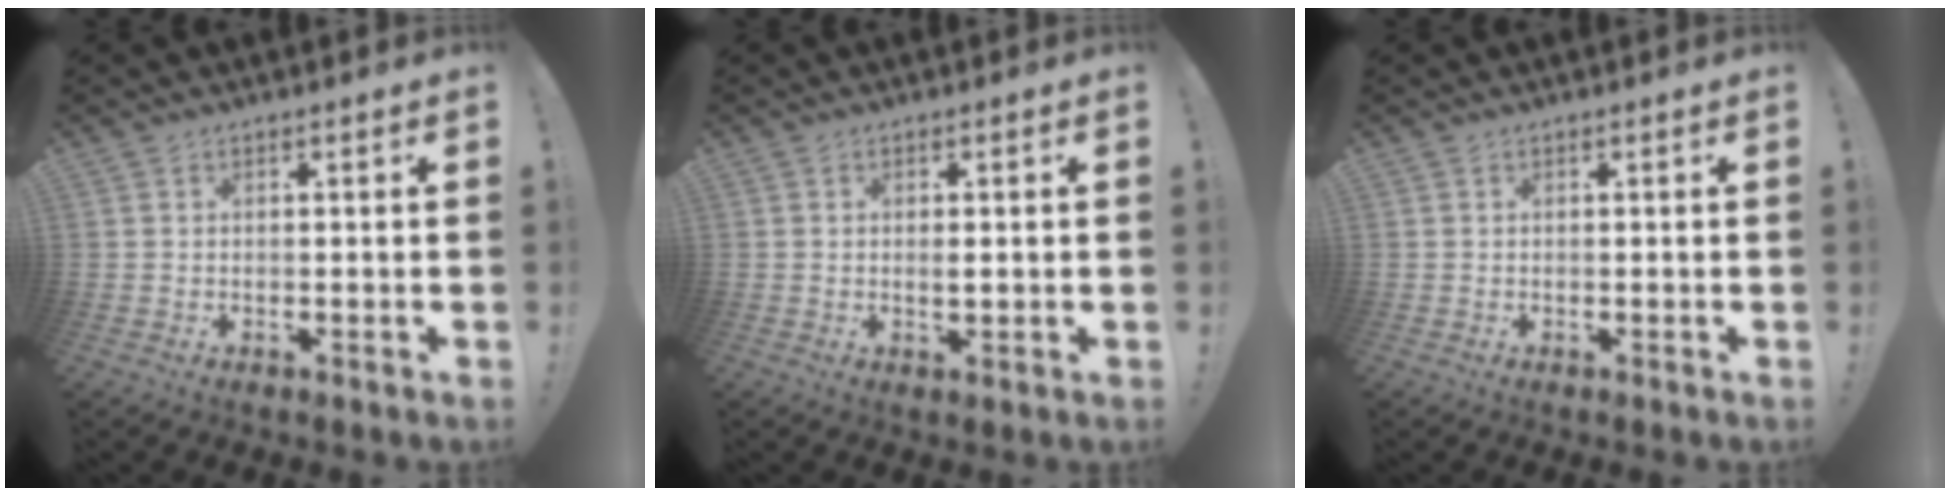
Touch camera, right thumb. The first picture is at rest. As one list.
[{"total": 1.5, "force": [0.0, 0.5, 1.4], "torque": [-0.012, -0.006, -0.003]}, {"total": 0.0}]